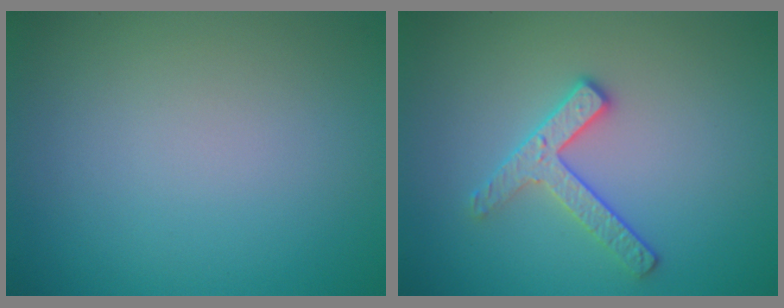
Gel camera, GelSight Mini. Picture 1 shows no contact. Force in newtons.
{"total": 2.6, "press": 2.4, "slide": 0.9}